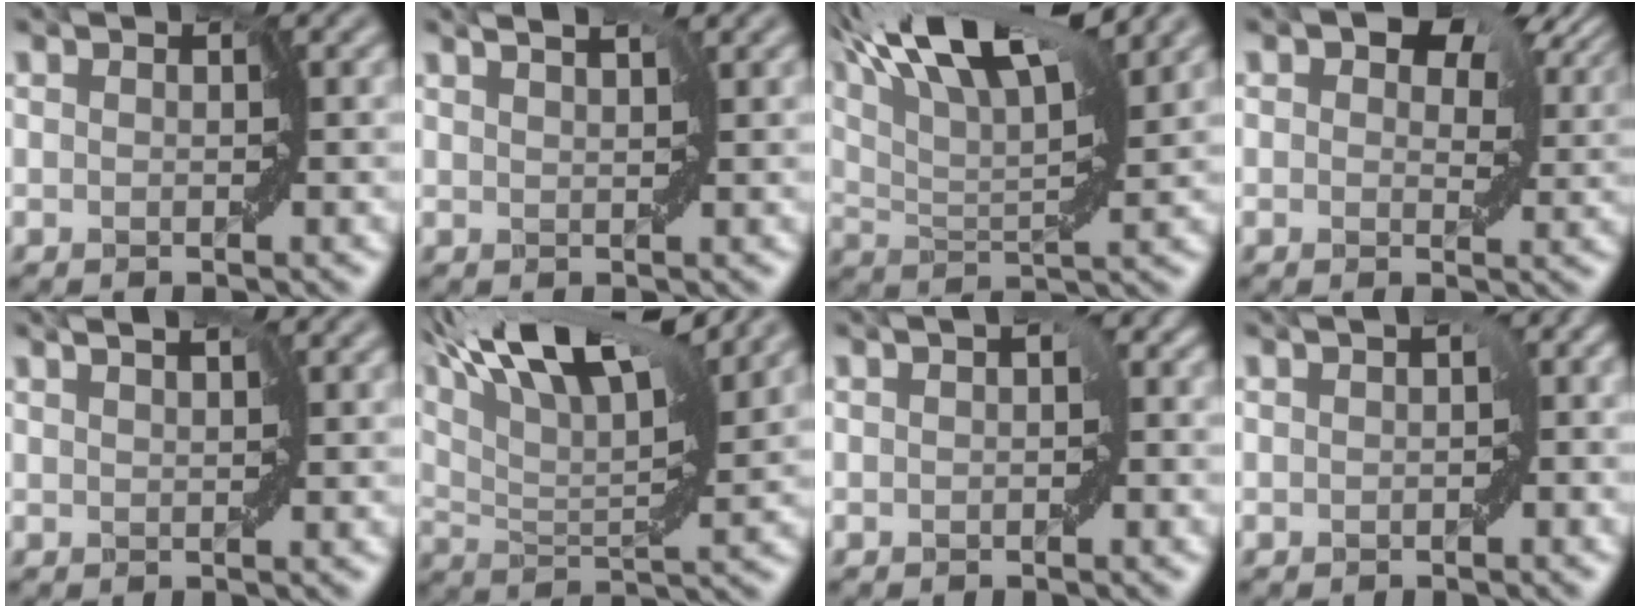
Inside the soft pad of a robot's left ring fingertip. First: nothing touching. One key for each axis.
{"total": 1.3, "fx": 1.2, "fy": -0.7, "fz": 0.2, "tx": -0.010, "ty": -0.001, "tz": 0.025}
{"total": 10.8, "fx": 7.3, "fy": 2.4, "fz": 7.6, "tx": -0.143, "ty": 0.030, "tz": 0.119}
{"total": 7.1, "fx": 3.6, "fy": 3.8, "fz": 4.8, "tx": -0.062, "ty": 0.012, "tz": 0.058}
{"total": 1.0, "fx": 0.8, "fy": -0.5, "fz": 0.2, "tx": -0.007, "ty": 0.000, "tz": 0.020}
{"total": 12.2, "fx": 8.5, "fy": 2.9, "fz": 8.3, "tx": -0.153, "ty": 0.029, "tz": 0.128}
{"total": 1.5, "fx": -0.2, "fy": 0.8, "fz": 1.3, "tx": -0.013, "ty": 0.003, "tz": 0.002}
{"total": 3.1, "fx": -0.3, "fy": 1.7, "fz": 2.5, "tx": -0.021, "ty": 0.006, "tz": -0.003}